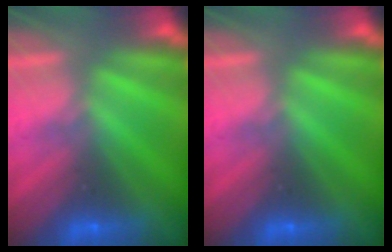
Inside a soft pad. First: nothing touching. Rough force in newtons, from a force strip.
{"total": 0.0}